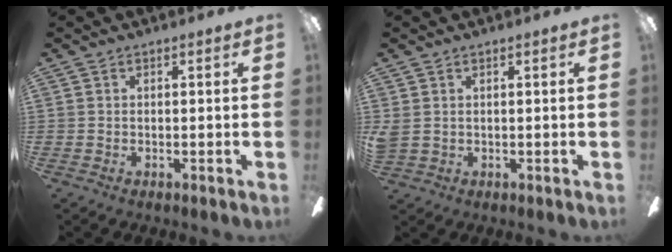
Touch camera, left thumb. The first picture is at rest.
{"total": 2.3, "force": [1.1, 1.8, 0.9], "torque": [-0.021, 0.004, 0.020]}